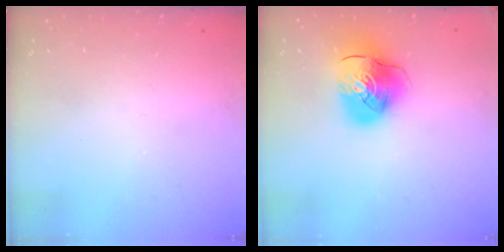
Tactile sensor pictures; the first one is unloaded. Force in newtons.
{"total": 13.0, "press": 12.9, "slide": 1.8}